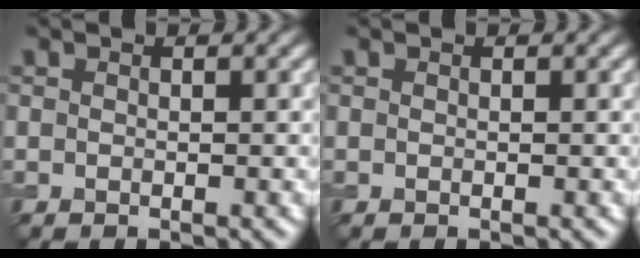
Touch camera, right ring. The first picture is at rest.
{"total": 0.0}